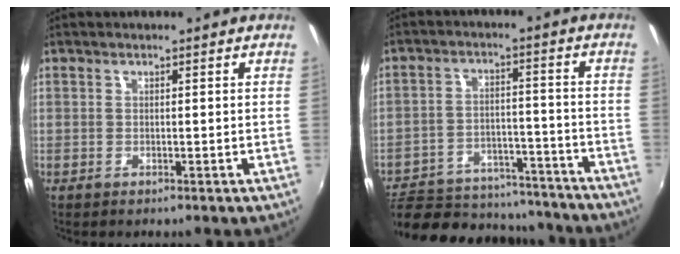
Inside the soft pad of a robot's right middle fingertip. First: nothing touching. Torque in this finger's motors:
{"motor_torque": [0.83, -1.31, -0.06, -0.03]}